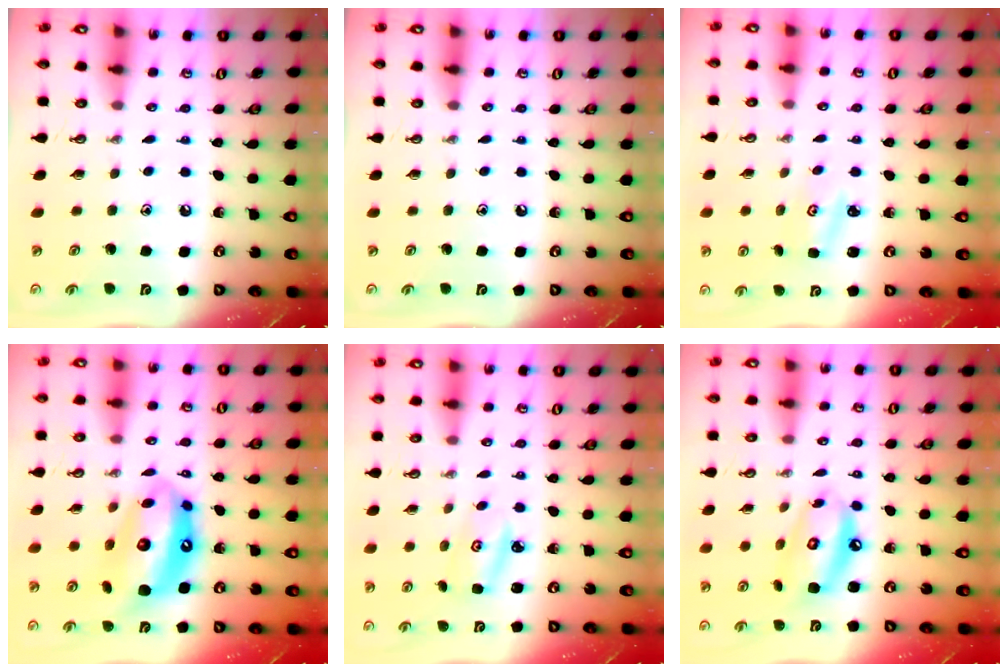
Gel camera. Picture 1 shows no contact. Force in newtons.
{"total": 0.0}
{"total": 2.5, "press": 2.5, "slide": 0.4}
{"total": 14.3, "press": 14.3, "slide": 1.3}
{"total": 2.6, "press": 2.6, "slide": 0.2}
{"total": 10.7, "press": 10.6, "slide": 1.1}